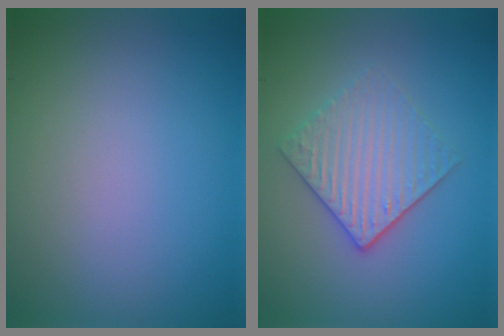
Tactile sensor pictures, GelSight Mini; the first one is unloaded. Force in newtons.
{"total": 3.6, "press": 3.1, "slide": 1.8}